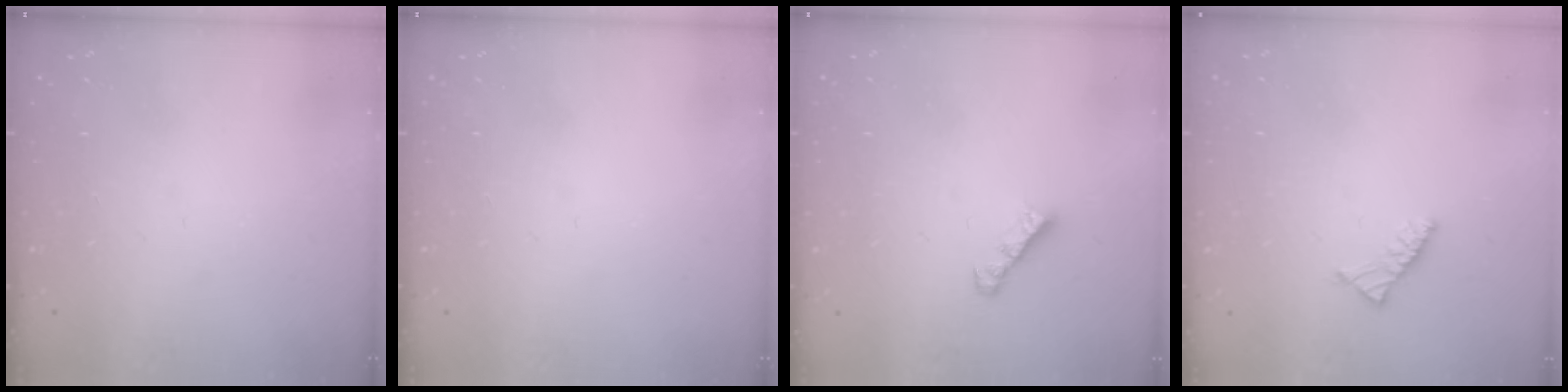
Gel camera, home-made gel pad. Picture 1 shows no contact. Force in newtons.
{"total": 0.0}
{"total": 3.0, "press": 3.0, "slide": 0.4}
{"total": 3.1, "press": 3.0, "slide": 0.7}